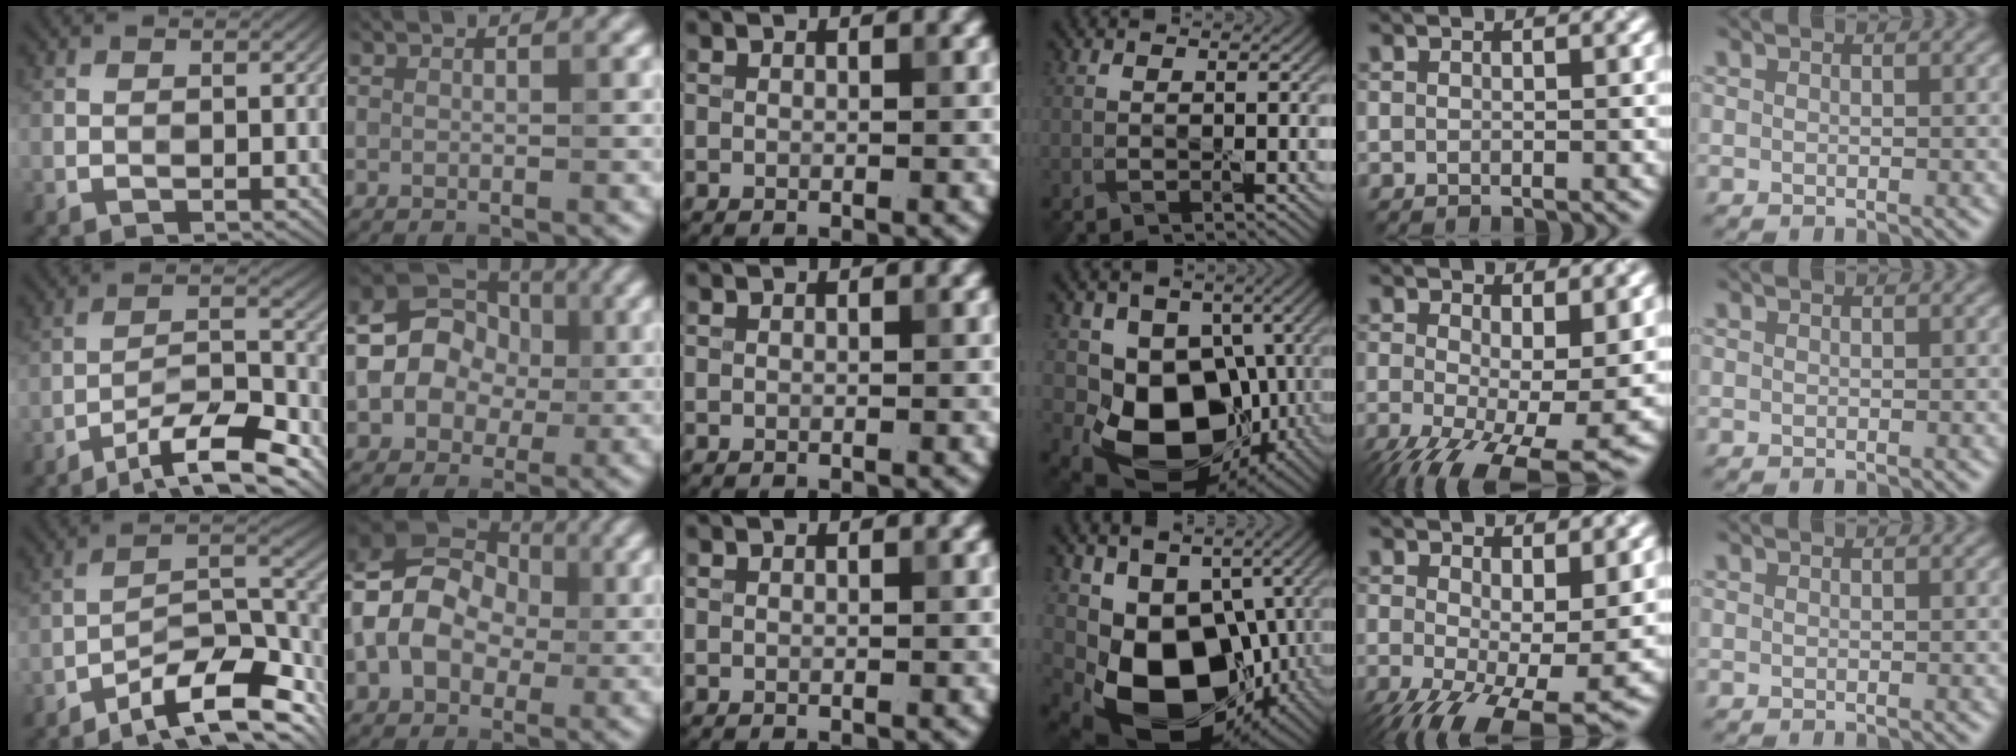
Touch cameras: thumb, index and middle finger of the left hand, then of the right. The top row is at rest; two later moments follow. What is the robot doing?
{"motion": "peel", "object": "postage stamp"}